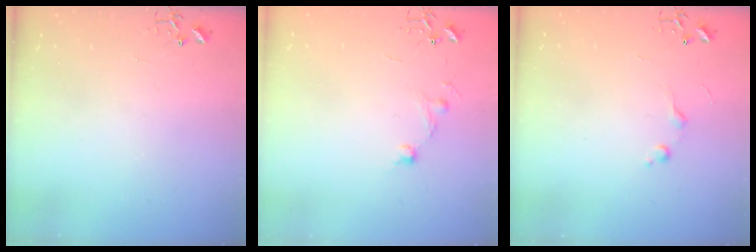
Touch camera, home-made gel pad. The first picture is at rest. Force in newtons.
{"total": 9.6, "press": 9.6, "slide": 0.8}
{"total": 6.8, "press": 6.7, "slide": 0.8}